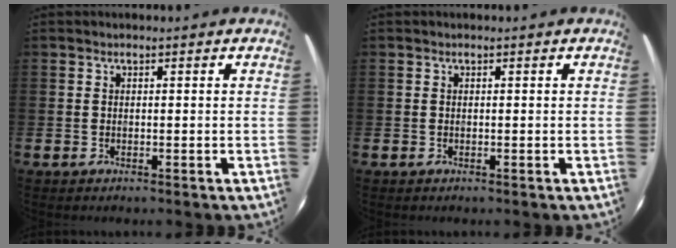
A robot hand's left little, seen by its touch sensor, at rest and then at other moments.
{"total": 0.0}